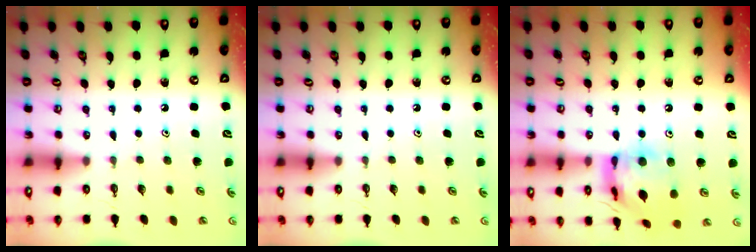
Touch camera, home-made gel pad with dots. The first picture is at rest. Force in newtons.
{"total": 0.0}
{"total": 15.2, "press": 15.1, "slide": 1.4}